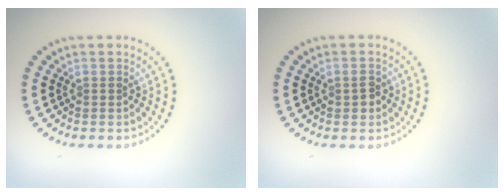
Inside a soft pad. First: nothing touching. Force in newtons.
{"total": 1.5, "press": 1.5, "slide": 0.1}